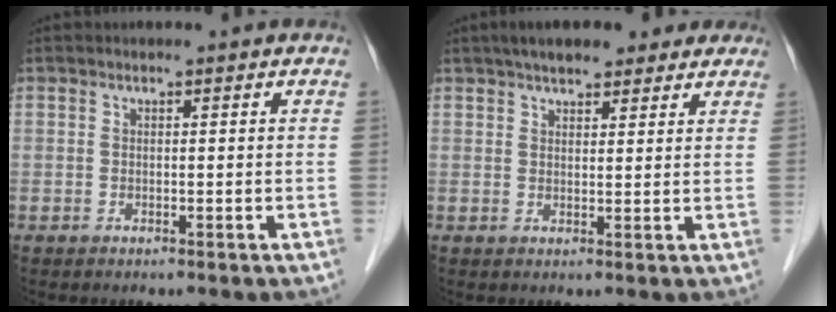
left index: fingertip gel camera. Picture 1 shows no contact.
{"total": 8.8, "force": [6.9, 3.0, 4.6], "torque": [-0.058, 0.030, 0.097]}